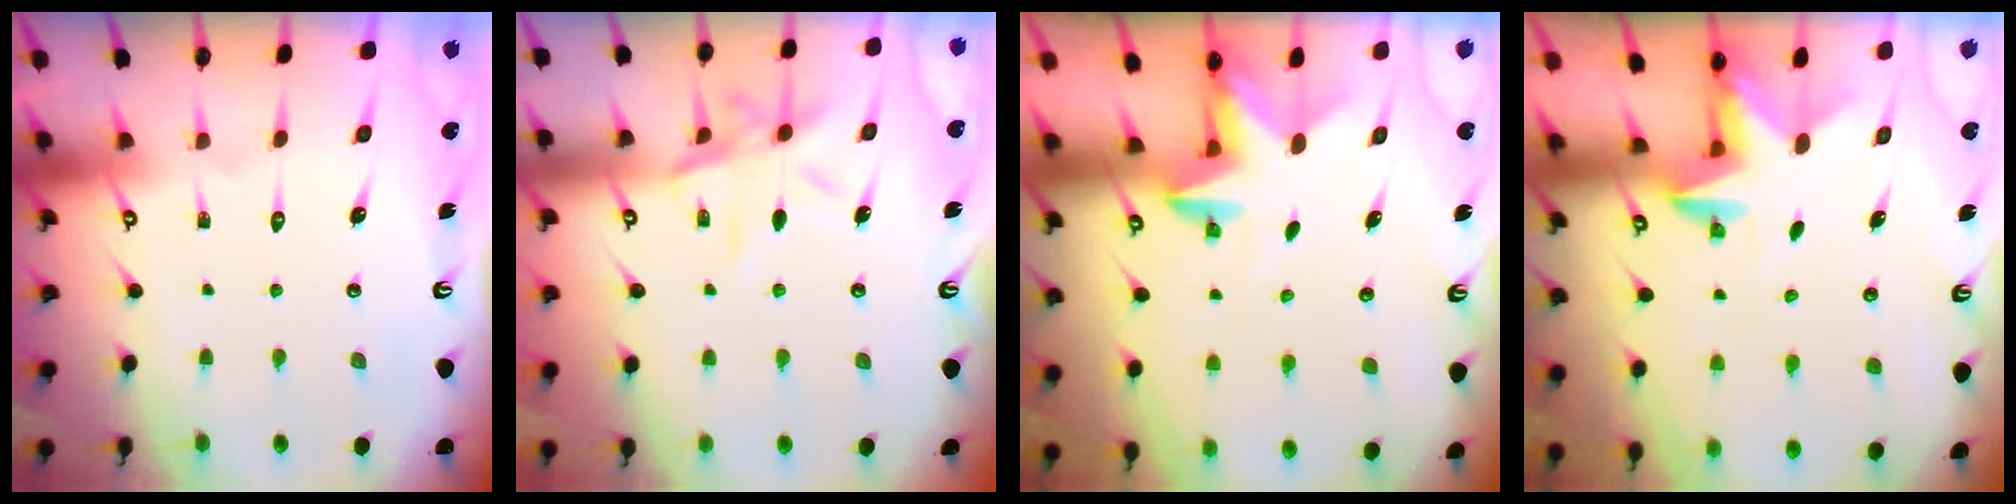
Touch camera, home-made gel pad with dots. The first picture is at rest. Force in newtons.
{"total": 10.6, "press": 10.5, "slide": 0.9}
{"total": 2.5, "press": 2.5, "slide": 0.4}
{"total": 2.4, "press": 2.3, "slide": 0.4}